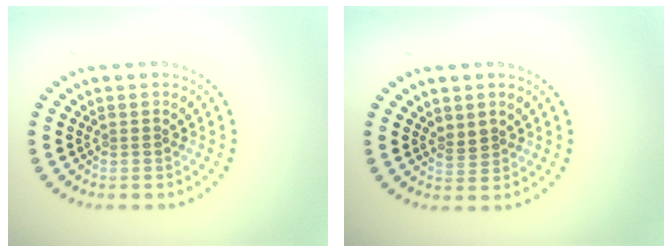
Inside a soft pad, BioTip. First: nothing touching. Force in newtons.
{"total": 1.2, "press": 1.0, "slide": 0.6}